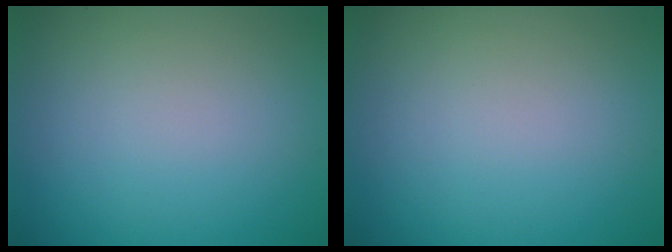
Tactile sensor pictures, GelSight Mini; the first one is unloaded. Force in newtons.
{"total": 0.0}